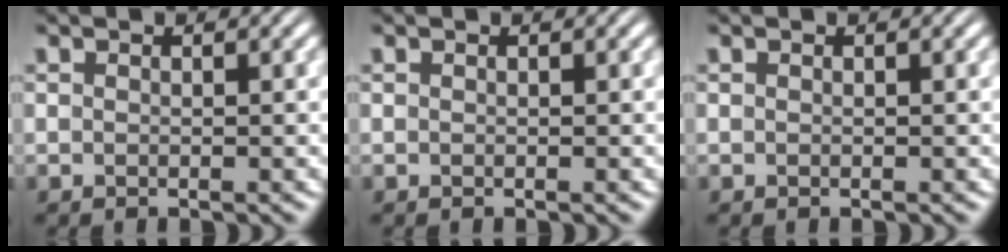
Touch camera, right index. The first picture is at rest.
{"total": 0.0}
{"total": 0.0}